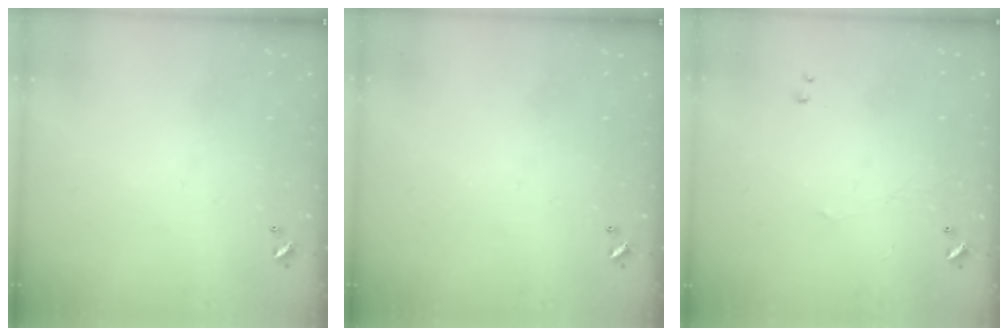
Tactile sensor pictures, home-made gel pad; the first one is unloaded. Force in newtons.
{"total": 0.0}
{"total": 0.7, "press": 0.1, "slide": 0.7}